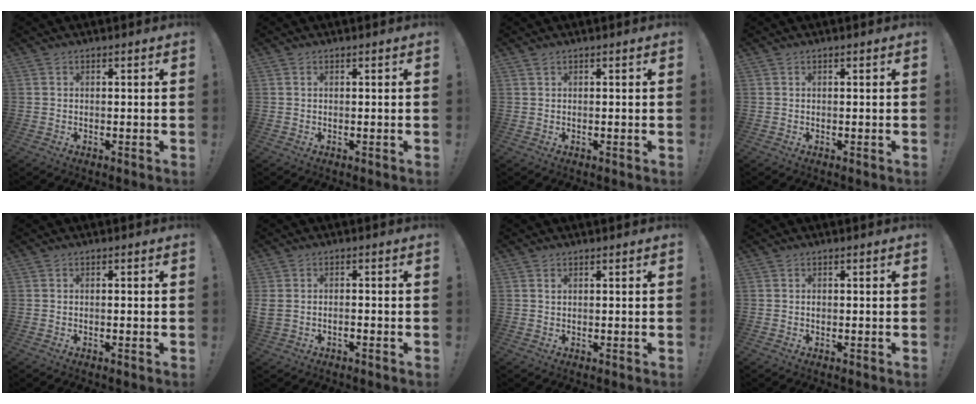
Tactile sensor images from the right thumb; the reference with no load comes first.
{"total": 0.0}
{"total": 0.5, "force": [0.5, 0.1, 0.1], "torque": [0.004, -0.003, 0.008]}
{"total": 0.0}
{"total": 0.8, "force": [-0.4, 0.1, 0.6], "torque": [-0.002, -0.004, -0.009]}
{"total": 2.5, "force": [-1.0, 1.4, 1.8], "torque": [-0.035, -0.003, -0.017]}
{"total": 0.6, "force": [0.3, 0.4, 0.3], "torque": [-0.006, 0.000, 0.007]}
{"total": 0.7, "force": [-0.3, 0.6, 0.4], "torque": [-0.016, 0.005, -0.004]}